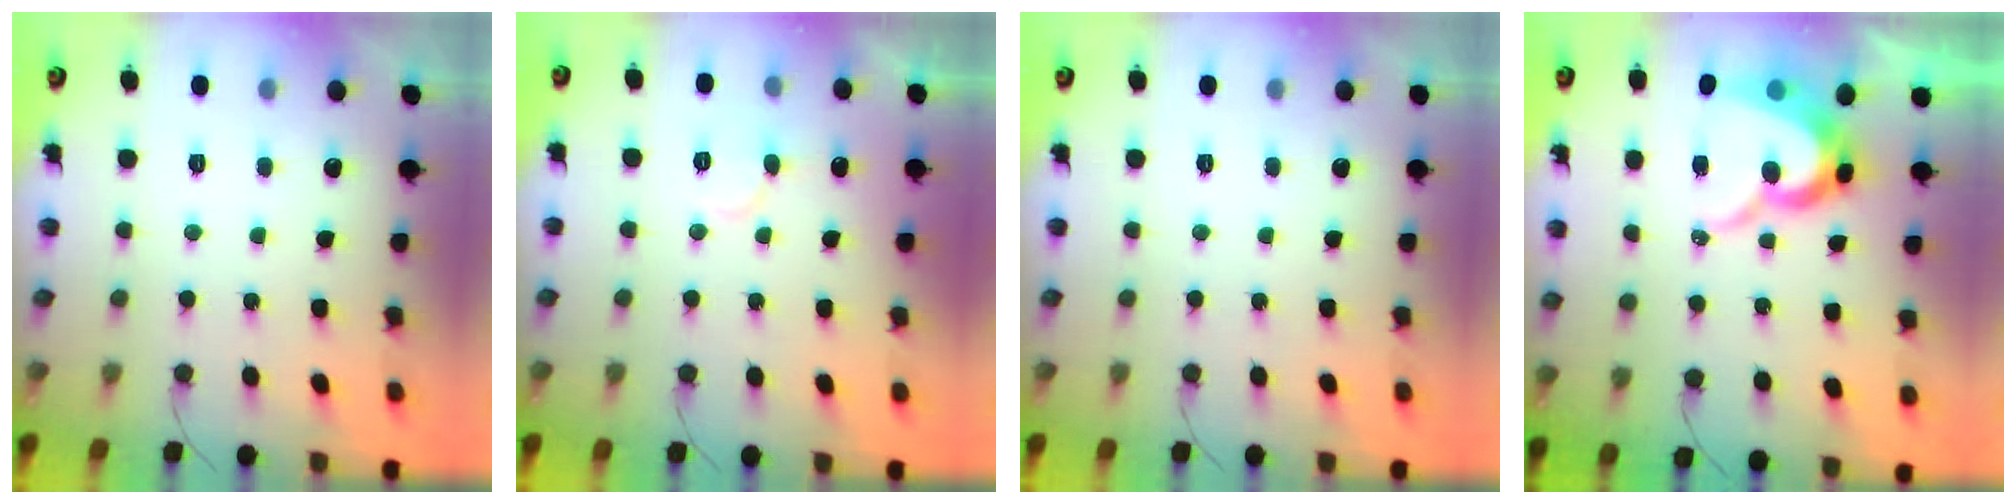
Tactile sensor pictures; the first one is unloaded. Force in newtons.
{"total": 7.7, "press": 7.7, "slide": 0.7}
{"total": 0.0}
{"total": 12.7, "press": 12.7, "slide": 1.2}